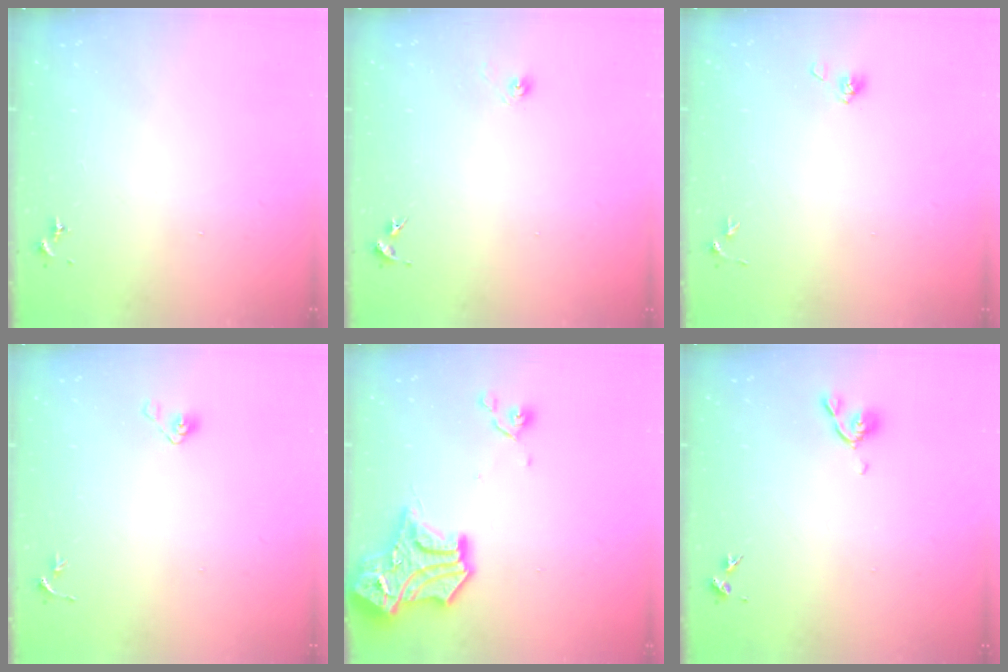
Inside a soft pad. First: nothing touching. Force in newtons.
{"total": 3.2, "press": 2.7, "slide": 1.7}
{"total": 4.2, "press": 3.9, "slide": 1.6}
{"total": 5.0, "press": 4.4, "slide": 2.3}
{"total": 17.6, "press": 17.4, "slide": 2.2}
{"total": 5.6, "press": 5.5, "slide": 1.0}